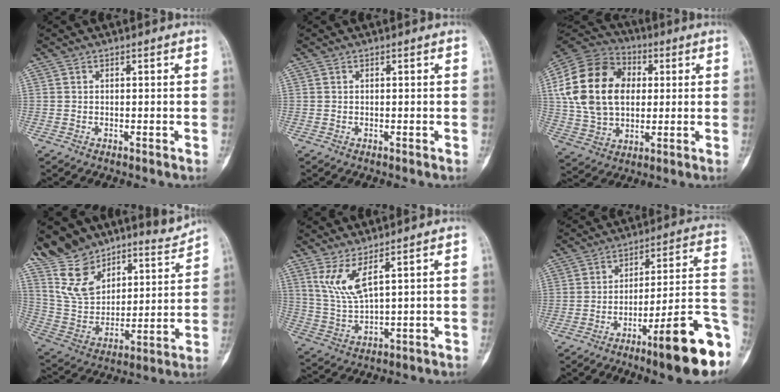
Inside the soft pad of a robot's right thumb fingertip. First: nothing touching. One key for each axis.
{"total": 0.0}
{"total": 21.5, "fx": 3.3, "fy": 15.4, "fz": 14.6, "tx": -0.260, "ty": 0.016, "tz": 0.060}
{"total": 21.0, "fx": 17.7, "fy": 8.8, "fz": 7.0, "tx": -0.075, "ty": -0.093, "tz": 0.312}
{"total": 7.0, "fx": 3.9, "fy": 1.3, "fz": 5.7, "tx": -0.130, "ty": -0.033, "tz": 0.092}
{"total": 18.8, "fx": -8.9, "fy": 3.5, "fz": 16.1, "tx": -0.188, "ty": 0.058, "tz": -0.130}